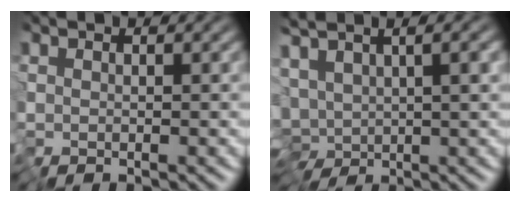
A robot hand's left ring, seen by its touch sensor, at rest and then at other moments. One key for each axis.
{"total": 7.6, "fx": 0.6, "fy": 4.0, "fz": 6.4, "tx": -0.103, "ty": 0.002, "tz": 0.021}